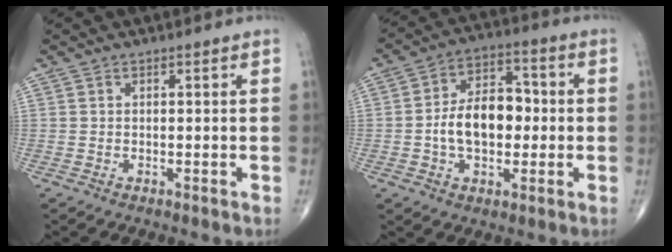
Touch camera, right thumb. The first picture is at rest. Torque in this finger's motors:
{"motor_torque": [1.66, 1.91, 1.02, -0.33, 0.11]}